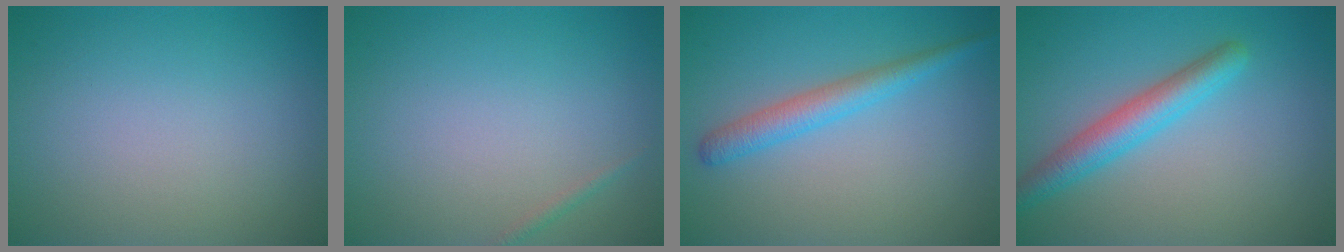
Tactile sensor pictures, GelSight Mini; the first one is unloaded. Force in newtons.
{"total": 0.6, "press": 0.6, "slide": 0.0}
{"total": 2.8, "press": 2.8, "slide": 0.1}
{"total": 3.7, "press": 3.7, "slide": 0.2}